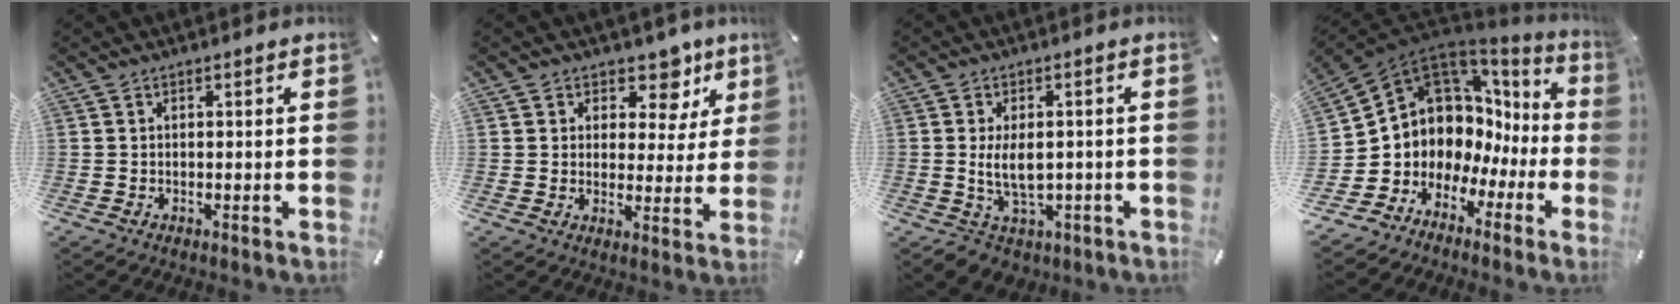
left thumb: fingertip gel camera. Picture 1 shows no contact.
{"total": 8.9, "force": [5.9, 5.8, 3.5], "torque": [-0.043, -0.044, 0.101]}
{"total": 7.6, "force": [-0.4, 5.4, 5.3], "torque": [-0.092, -0.002, -0.008]}
{"total": 8.0, "force": [4.3, 6.7, 1.0], "torque": [-0.034, -0.083, 0.090]}